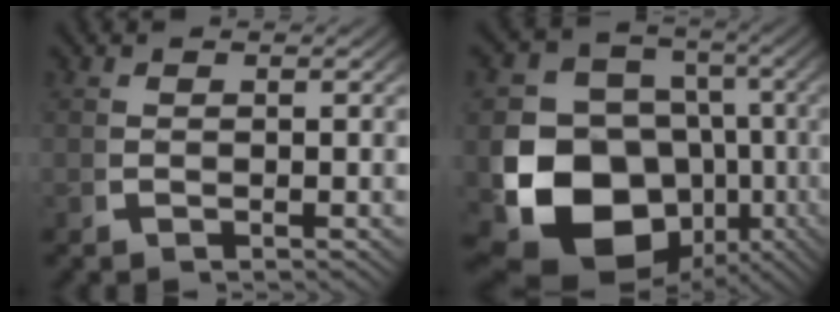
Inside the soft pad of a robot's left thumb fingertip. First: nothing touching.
{"total": 17.7, "force": [-4.6, 13.7, 10.3], "torque": [-0.218, -0.085, -0.051]}